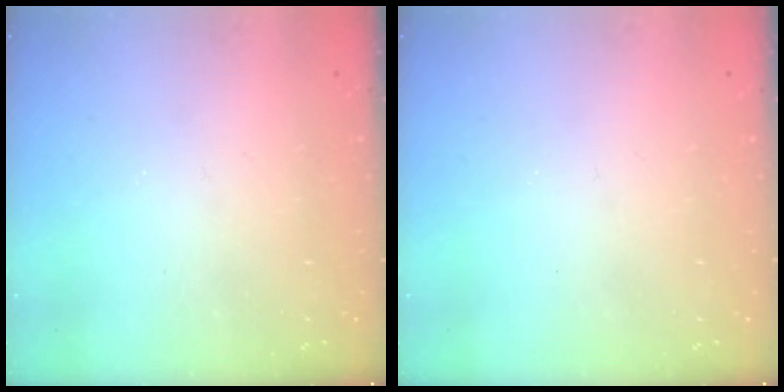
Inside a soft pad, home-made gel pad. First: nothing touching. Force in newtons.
{"total": 0.0}